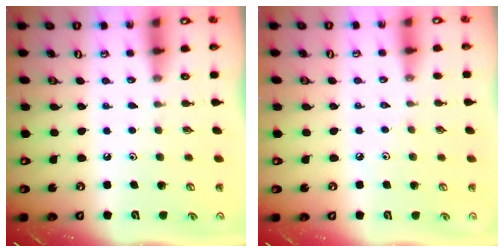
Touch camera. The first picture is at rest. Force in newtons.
{"total": 2.9, "press": 2.8, "slide": 0.5}